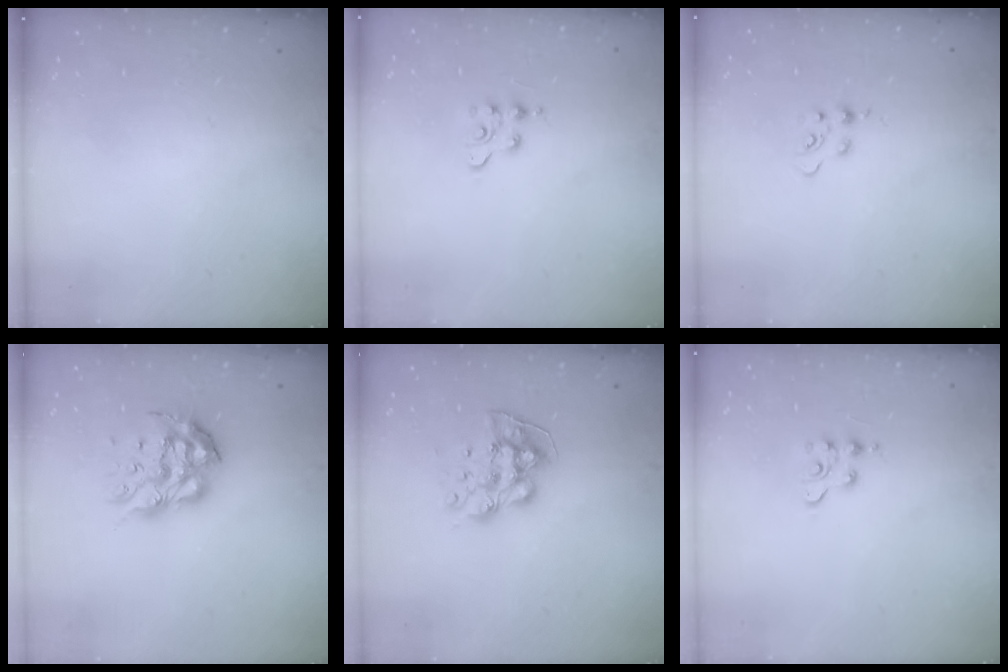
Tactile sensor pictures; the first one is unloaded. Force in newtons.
{"total": 3.7, "press": 3.6, "slide": 0.6}
{"total": 5.0, "press": 5.0, "slide": 0.5}
{"total": 11.4, "press": 11.3, "slide": 1.1}
{"total": 11.3, "press": 11.3, "slide": 1.0}
{"total": 3.7, "press": 3.6, "slide": 0.6}